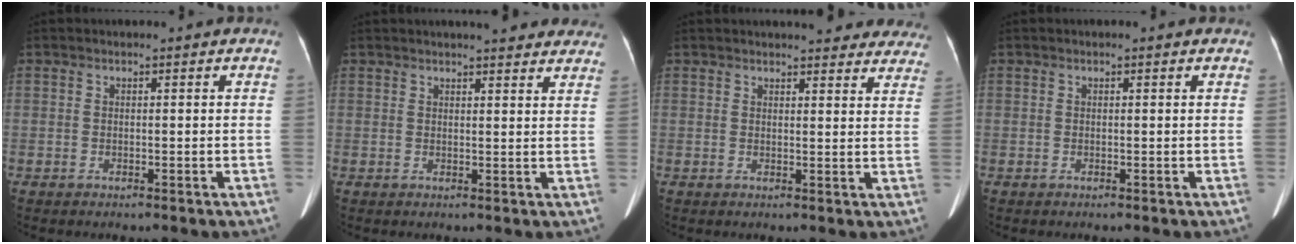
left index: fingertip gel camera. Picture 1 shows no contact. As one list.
[{"total": 10.9, "force": [9.7, 2.2, 4.4], "torque": [-0.033, 0.002, 0.094]}, {"total": 15.7, "force": [14.5, 3.7, 4.8], "torque": [-0.027, -0.015, 0.146]}, {"total": 0.0}]